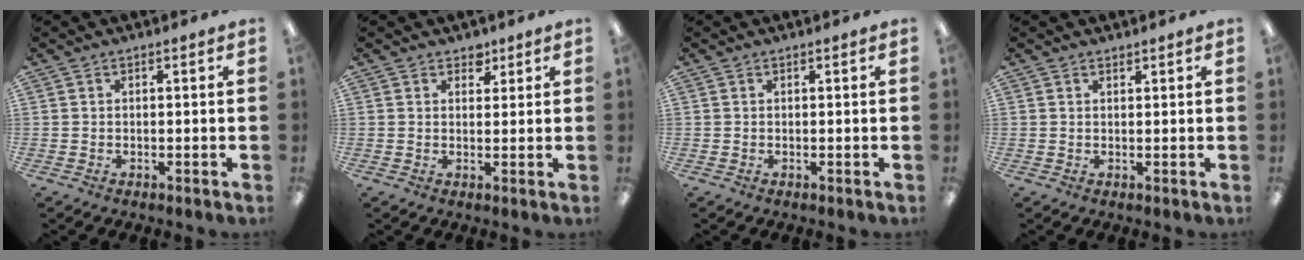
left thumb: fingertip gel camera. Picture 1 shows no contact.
{"total": 2.7, "force": [1.9, 1.8, 0.7], "torque": [0.006, -0.008, 0.029]}
{"total": 0.0}
{"total": 0.9, "force": [0.9, 0.2, 0.0], "torque": [0.008, -0.004, 0.015]}